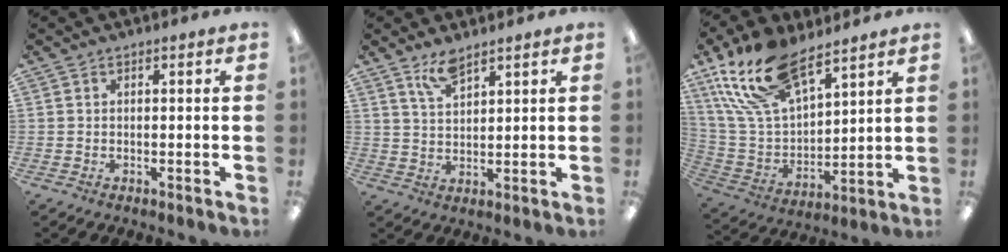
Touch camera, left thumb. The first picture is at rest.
{"total": 5.9, "force": [4.5, 1.9, 3.2], "torque": [-0.066, -0.015, 0.082]}
{"total": 20.4, "force": [13.4, 9.6, 12.0], "torque": [-0.260, -0.056, 0.247]}